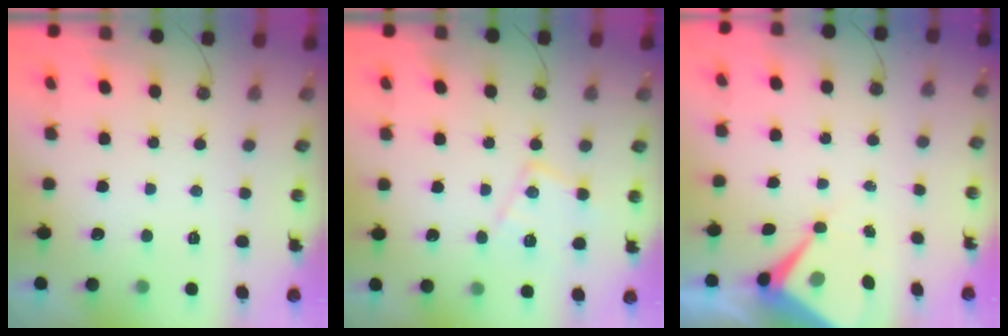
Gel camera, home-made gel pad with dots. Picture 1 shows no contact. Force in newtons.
{"total": 13.0, "press": 13.0, "slide": 0.9}
{"total": 7.3, "press": 7.3, "slide": 0.7}